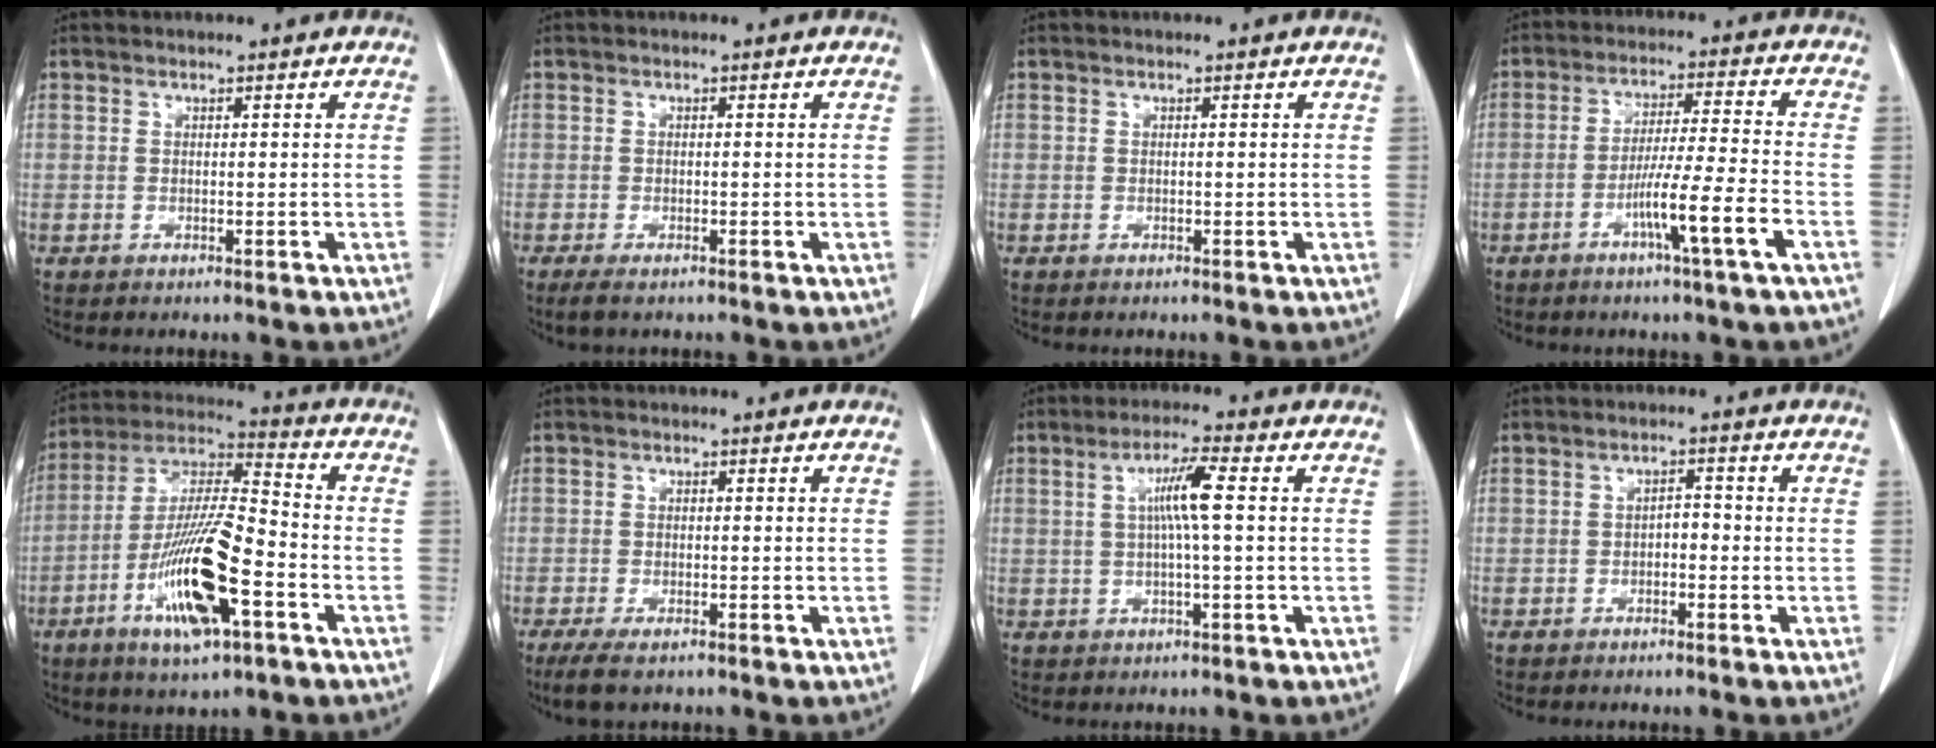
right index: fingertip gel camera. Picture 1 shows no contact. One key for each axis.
{"total": 2.2, "fx": -1.6, "fy": 0.5, "fz": 1.4, "tx": -0.030, "ty": -0.007, "tz": -0.026}
{"total": 0.0}
{"total": 8.8, "fx": -4.0, "fy": -1.4, "fz": 7.7, "tx": -0.138, "ty": -0.007, "tz": -0.075}
{"total": 16.4, "fx": -6.4, "fy": 2.9, "fz": 14.9, "tx": -0.294, "ty": -0.010, "tz": -0.112}
{"total": 4.3, "fx": -3.1, "fy": 1.1, "fz": 2.8, "tx": -0.054, "ty": -0.011, "tz": -0.049}
{"total": 5.5, "fx": 0.8, "fy": -0.3, "fz": 5.4, "tx": -0.100, "ty": 0.007, "tz": 0.015}
{"total": 1.8, "fx": -0.6, "fy": 0.9, "fz": 1.4, "tx": -0.016, "ty": 0.007, "tz": -0.012}